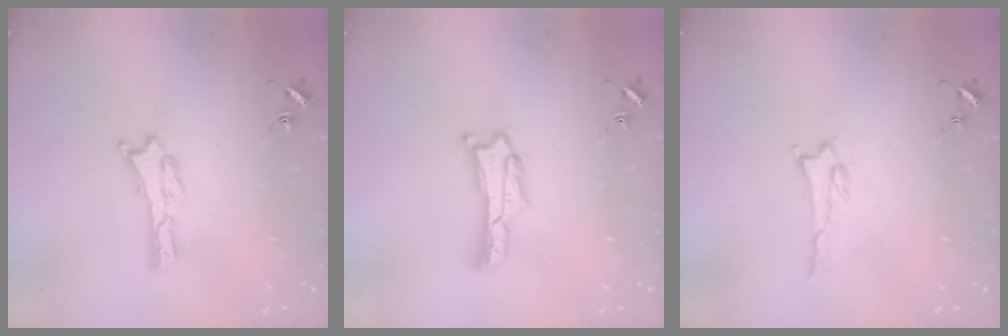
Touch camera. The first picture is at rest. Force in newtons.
{"total": 1.7, "press": 1.7, "slide": 0.3}
{"total": 1.0, "press": 1.0, "slide": 0.2}